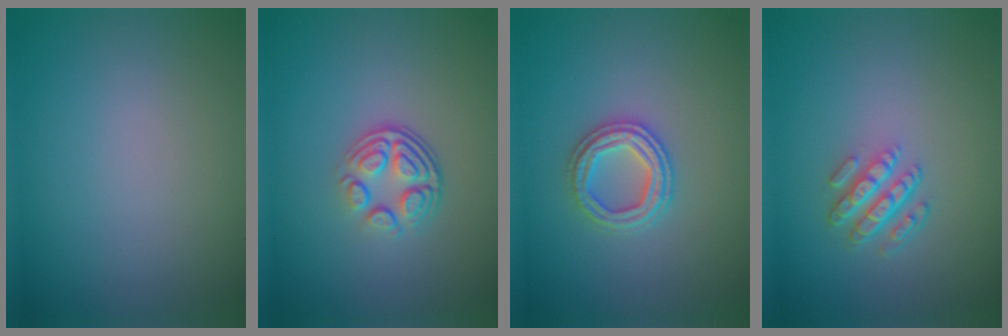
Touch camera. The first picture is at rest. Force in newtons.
{"total": 4.0, "press": 2.8, "slide": 2.9}
{"total": 2.9, "press": 2.9, "slide": 0.6}
{"total": 4.0, "press": 2.8, "slide": 2.8}